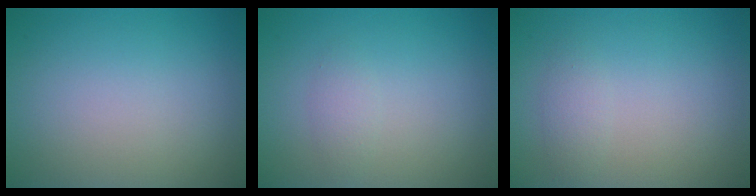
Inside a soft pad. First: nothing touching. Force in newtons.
{"total": 1.1, "press": 1.1, "slide": 0.1}
{"total": 1.2, "press": 1.2, "slide": 0.1}